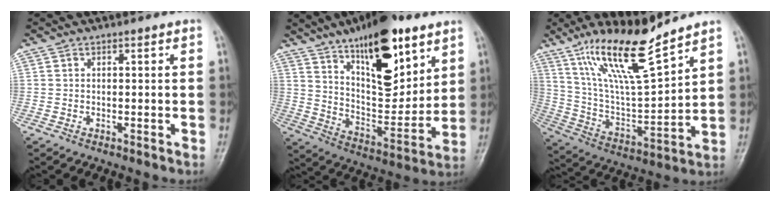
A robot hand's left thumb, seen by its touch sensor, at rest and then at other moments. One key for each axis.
{"total": 21.1, "fx": 11.7, "fy": 8.6, "fz": 15.3, "tx": -0.194, "ty": -0.063, "tz": 0.199}
{"total": 16.5, "fx": 12.0, "fy": 2.7, "fz": 11.0, "tx": -0.191, "ty": -0.066, "tz": 0.236}